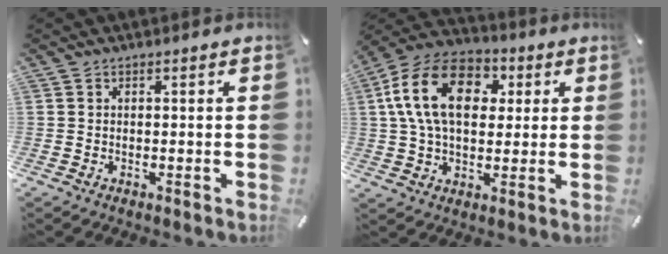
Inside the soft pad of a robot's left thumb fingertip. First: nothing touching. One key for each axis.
{"total": 17.3, "fx": 3.4, "fy": 12.1, "fz": 11.8, "tx": -0.240, "ty": 0.013, "tz": 0.058}